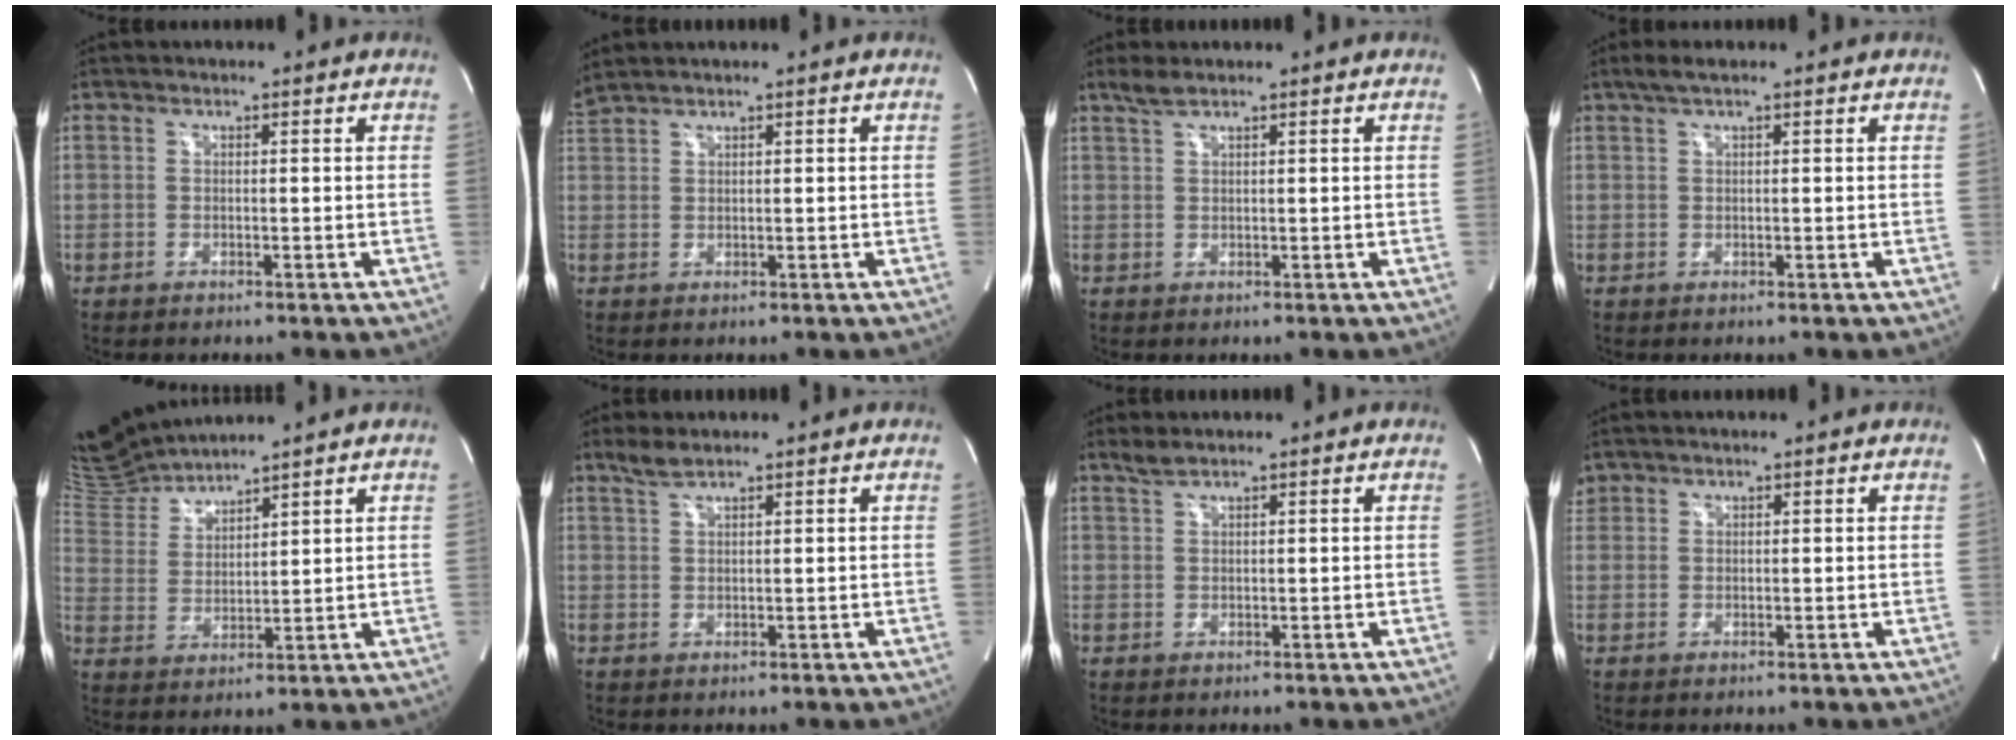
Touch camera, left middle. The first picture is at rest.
{"total": 2.8, "force": [2.6, -0.3, 0.9], "torque": [-0.027, 0.026, 0.058]}
{"total": 1.9, "force": [1.6, 0.0, 1.0], "torque": [-0.027, 0.009, 0.036]}
{"total": 2.2, "force": [1.5, 0.1, 1.6], "torque": [-0.038, 0.015, 0.029]}
{"total": 7.7, "force": [7.6, -0.4, 0.6], "torque": [-0.032, 0.009, 0.168]}
{"total": 2.3, "force": [2.0, 0.1, 1.0], "torque": [-0.029, 0.008, 0.043]}
{"total": 1.5, "force": [1.4, -0.1, 0.6], "torque": [-0.016, 0.008, 0.033]}
{"total": 1.6, "force": [1.3, 0.9, 0.0], "torque": [-0.002, 0.015, 0.027]}